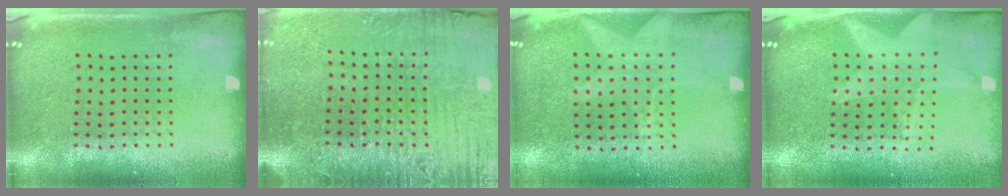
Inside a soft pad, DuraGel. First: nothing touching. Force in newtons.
{"total": 4.1, "press": 3.8, "slide": 1.4}
{"total": 1.3, "press": 0.9, "slide": 0.9}
{"total": 1.3, "press": 1.2, "slide": 0.3}